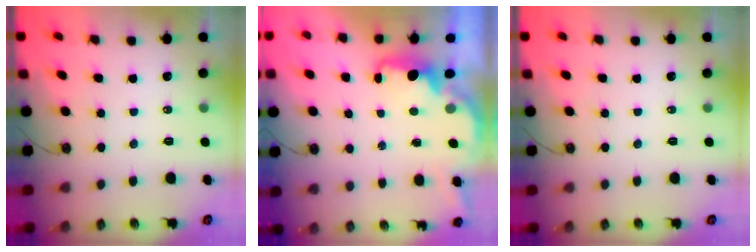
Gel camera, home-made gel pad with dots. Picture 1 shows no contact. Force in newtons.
{"total": 2.2, "press": 2.1, "slide": 0.9}
{"total": 0.0}